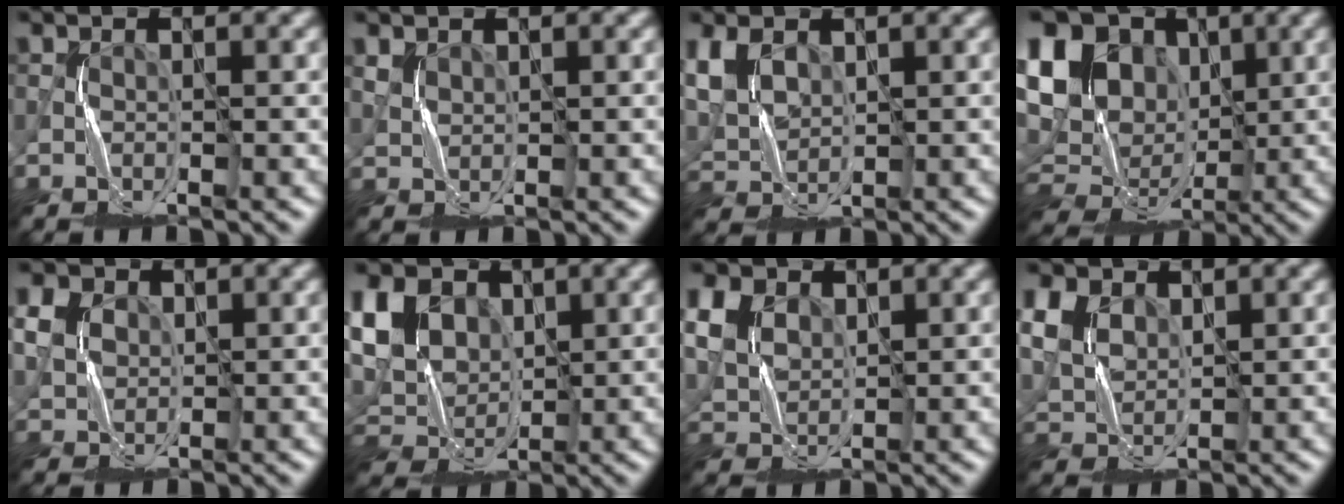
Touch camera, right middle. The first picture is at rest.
{"total": 1.0, "force": [0.8, 0.6, 0.1], "torque": [-0.012, -0.005, 0.022]}
{"total": 4.6, "force": [2.0, 3.0, 2.9], "torque": [-0.078, 0.003, 0.038]}
{"total": 14.6, "force": [3.3, 11.0, 9.1], "torque": [-0.193, 0.028, 0.053]}
{"total": 4.7, "force": [2.0, 3.7, 2.2], "torque": [-0.082, 0.011, 0.036]}
{"total": 9.2, "force": [2.7, 6.9, 5.4], "torque": [-0.136, 0.019, 0.046]}
{"total": 8.3, "force": [3.8, 5.7, 4.7], "torque": [-0.131, 0.025, 0.061]}
{"total": 6.6, "force": [3.2, 4.3, 3.9], "torque": [-0.122, 0.018, 0.064]}